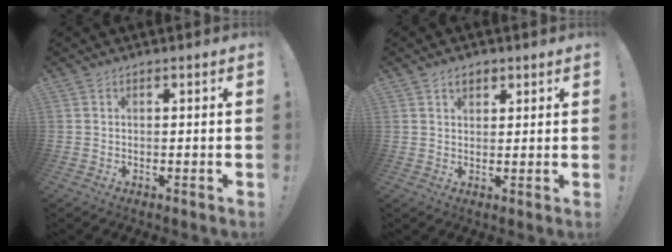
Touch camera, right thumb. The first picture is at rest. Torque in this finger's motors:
{"motor_torque": [-0.24, 0.23, -0.13, 0.12, 0.00]}